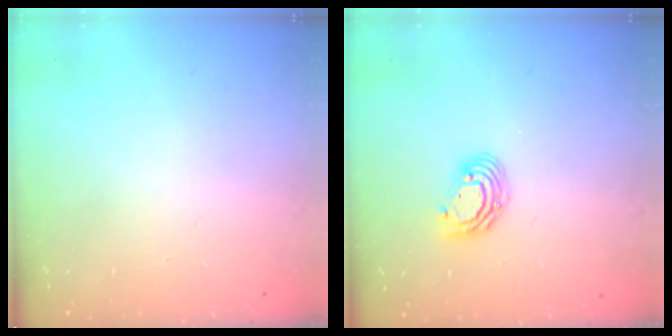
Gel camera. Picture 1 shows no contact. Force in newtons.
{"total": 7.5, "press": 7.4, "slide": 1.1}